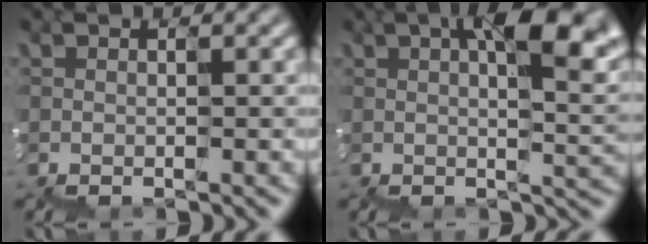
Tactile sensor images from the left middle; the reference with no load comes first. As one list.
[{"total": 9.7, "force": [3.2, 3.5, 8.4], "torque": [-0.124, 0.002, 0.051]}]